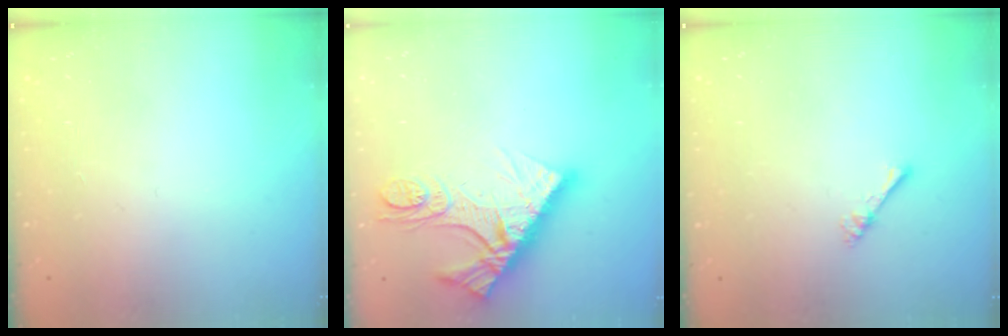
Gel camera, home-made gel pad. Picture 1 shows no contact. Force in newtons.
{"total": 14.2, "press": 14.1, "slide": 1.5}
{"total": 1.0, "press": 1.0, "slide": 0.3}